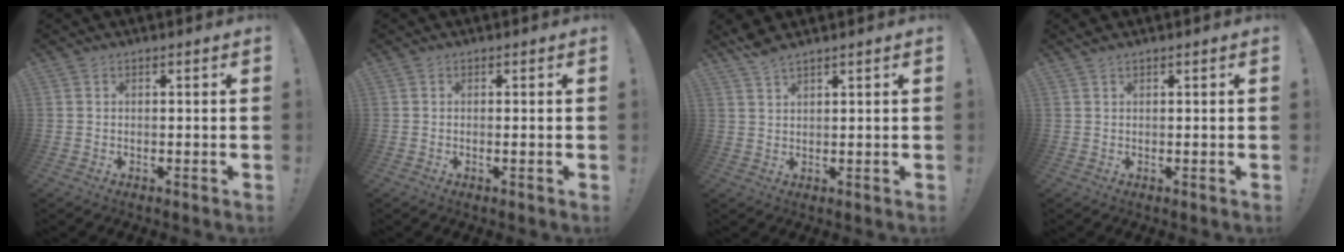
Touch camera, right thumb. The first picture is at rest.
{"total": 1.0, "force": [-0.2, -0.6, 0.8], "torque": [-0.010, -0.003, -0.005]}
{"total": 3.2, "force": [3.0, 0.3, 1.2], "torque": [-0.035, -0.010, 0.055]}
{"total": 0.7, "force": [0.7, 0.0, -0.1], "torque": [-0.004, 0.005, 0.013]}